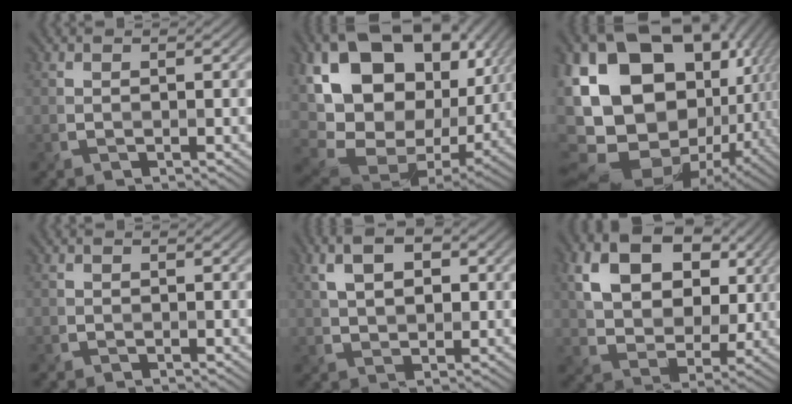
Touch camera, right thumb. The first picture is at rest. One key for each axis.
{"total": 20.6, "fx": 4.4, "fy": 14.3, "fz": 14.1, "tx": -0.293, "ty": -0.002, "tz": 0.110}
{"total": 20.4, "fx": 1.9, "fy": 14.3, "fz": 14.4, "tx": -0.293, "ty": 0.003, "tz": 0.052}
{"total": 0.7, "fx": -0.3, "fy": 0.5, "fz": -0.3, "tx": 0.012, "ty": -0.005, "tz": -0.011}
{"total": 6.0, "fx": 2.1, "fy": 3.5, "fz": 4.4, "tx": -0.084, "ty": 0.010, "tz": 0.025}
{"total": 11.2, "fx": 3.8, "fy": 7.8, "fz": 7.0, "tx": -0.138, "ty": 0.005, "tz": 0.062}